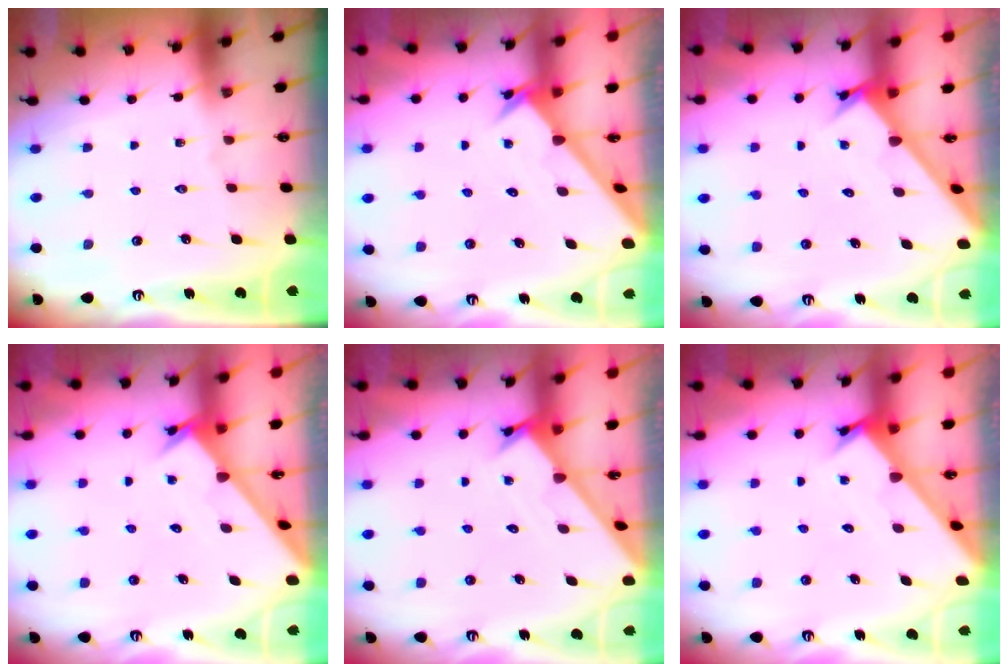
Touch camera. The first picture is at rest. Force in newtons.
{"total": 2.4, "press": 2.4, "slide": 0.2}
{"total": 2.7, "press": 2.7, "slide": 0.3}
{"total": 2.5, "press": 2.5, "slide": 0.2}
{"total": 1.7, "press": 1.7, "slide": 0.1}
{"total": 2.2, "press": 2.2, "slide": 0.1}